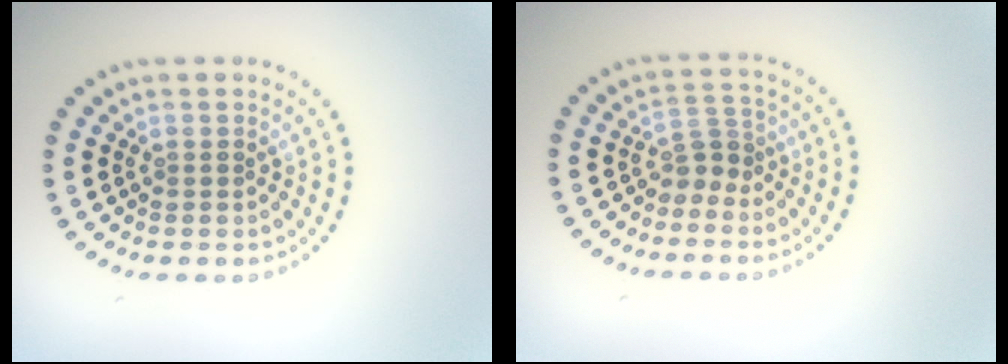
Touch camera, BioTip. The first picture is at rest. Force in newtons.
{"total": 2.1, "press": 1.5, "slide": 1.5}